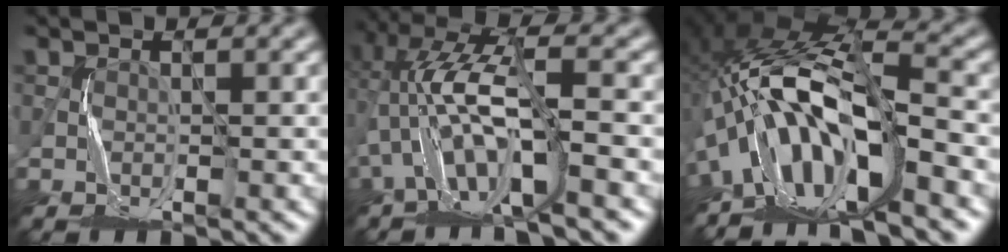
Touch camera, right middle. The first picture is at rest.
{"total": 9.8, "force": [-1.6, 3.5, 8.9], "torque": [-0.182, 0.022, -0.040]}
{"total": 11.6, "force": [-5.1, 4.2, 9.5], "torque": [-0.173, 0.013, -0.098]}